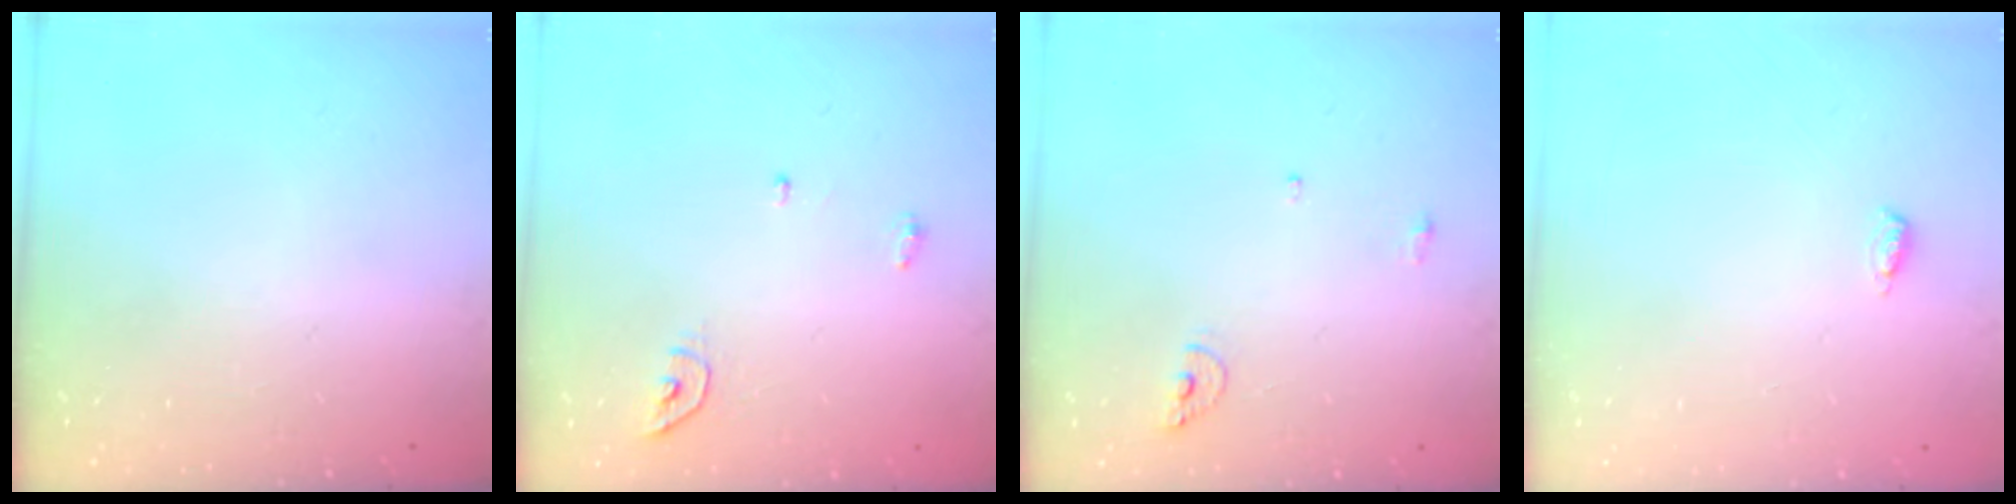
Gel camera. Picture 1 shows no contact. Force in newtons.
{"total": 4.5, "press": 4.5, "slide": 0.2}
{"total": 6.3, "press": 6.3, "slide": 0.3}
{"total": 4.4, "press": 4.1, "slide": 1.5}